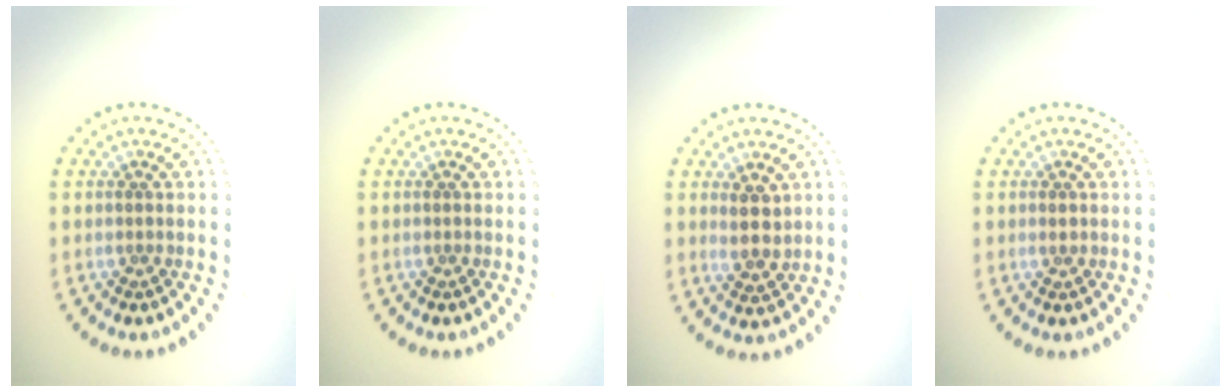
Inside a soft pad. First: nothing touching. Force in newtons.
{"total": 0.0}
{"total": 2.5, "press": 2.2, "slide": 1.1}
{"total": 0.8, "press": 0.8, "slide": 0.1}